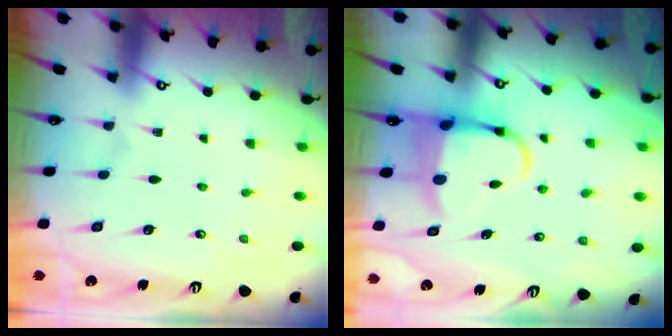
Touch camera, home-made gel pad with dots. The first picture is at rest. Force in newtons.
{"total": 6.1, "press": 6.0, "slide": 1.3}